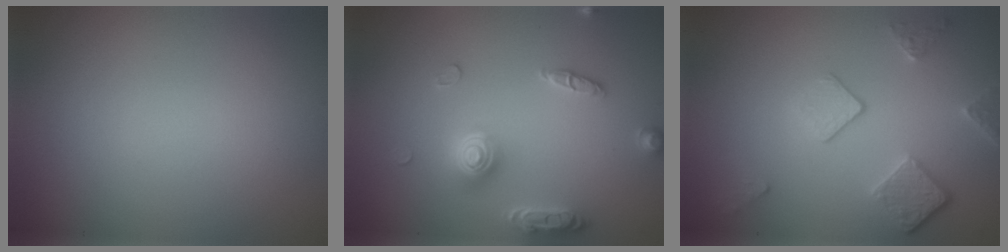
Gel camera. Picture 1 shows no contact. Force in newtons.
{"total": 3.2, "press": 3.2, "slide": 0.5}
{"total": 3.7, "press": 2.9, "slide": 2.4}